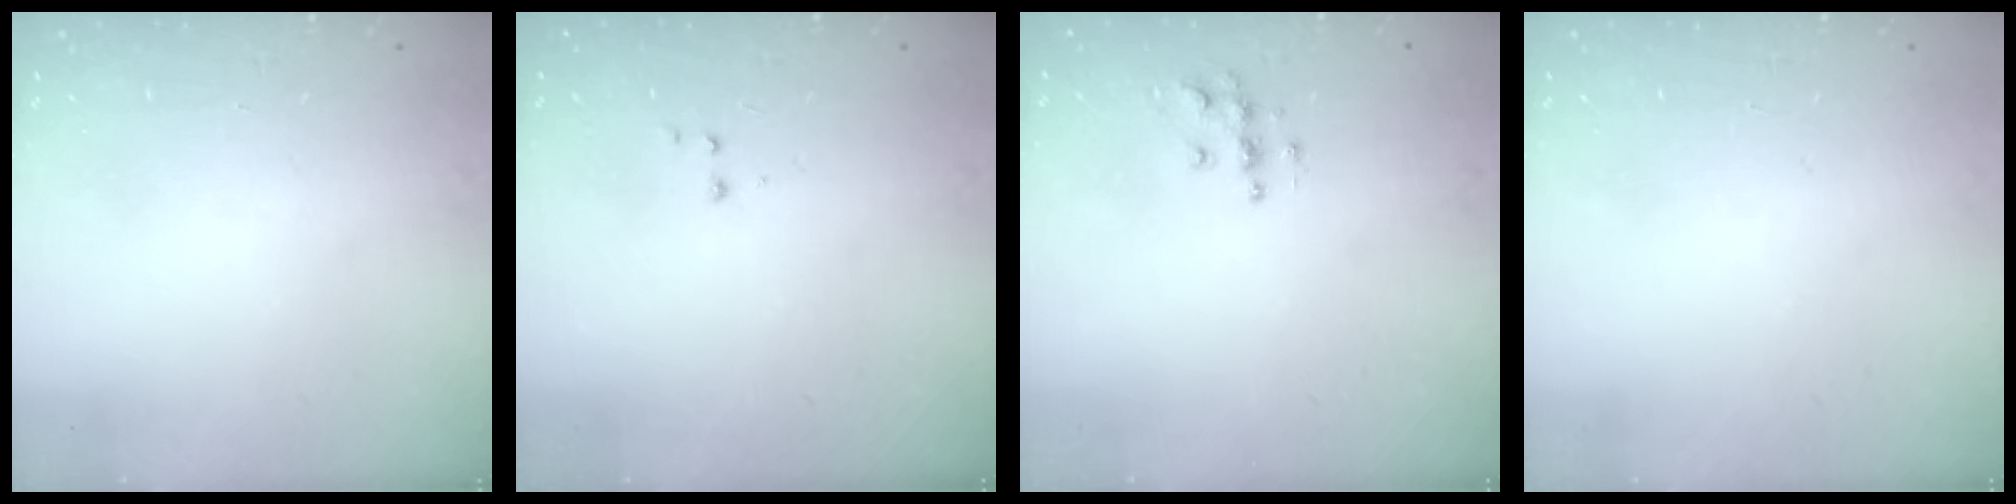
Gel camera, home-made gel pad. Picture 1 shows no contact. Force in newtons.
{"total": 2.6, "press": 2.5, "slide": 0.6}
{"total": 5.7, "press": 5.7, "slide": 0.4}
{"total": 0.0}